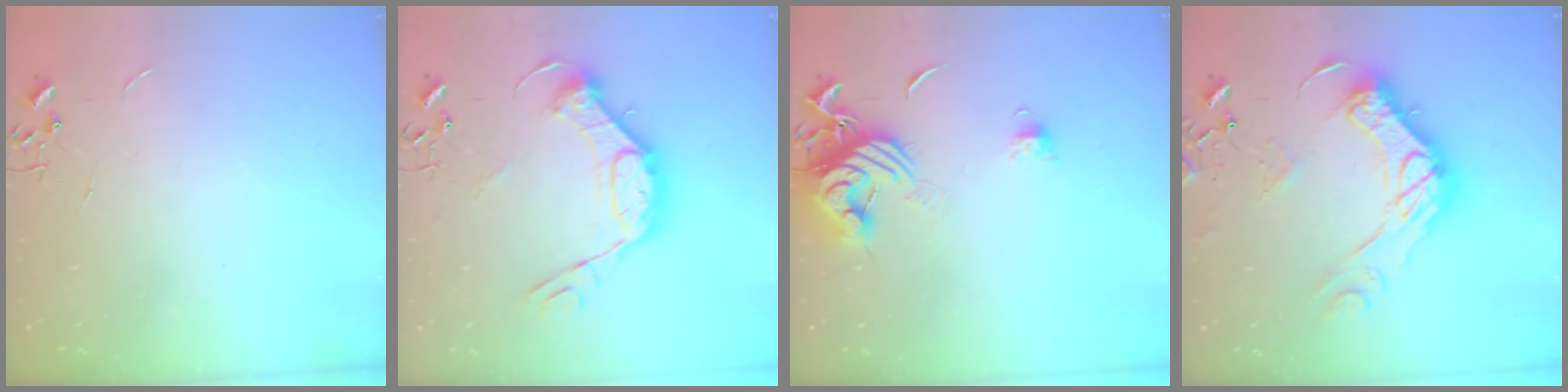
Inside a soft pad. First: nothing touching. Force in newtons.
{"total": 15.0, "press": 14.9, "slide": 0.6}
{"total": 12.3, "press": 12.3, "slide": 1.3}
{"total": 18.4, "press": 18.3, "slide": 1.2}